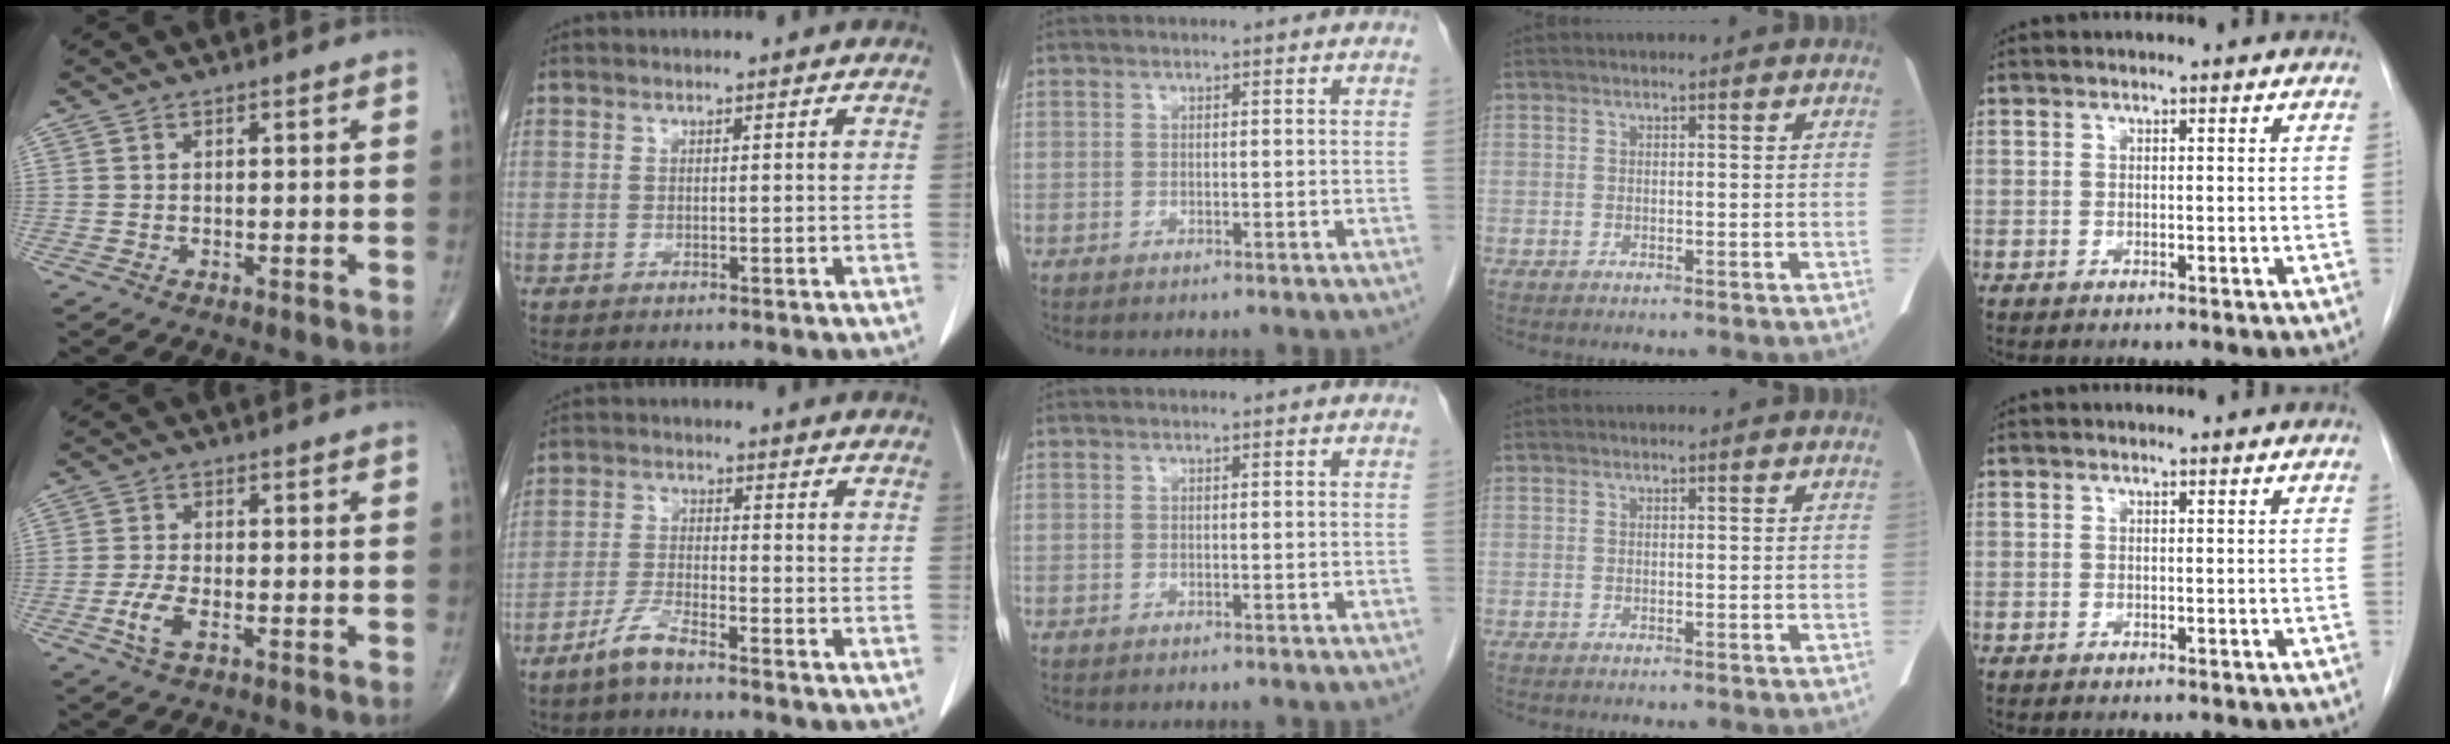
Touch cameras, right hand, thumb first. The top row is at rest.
{"thumb": {"total": 4.2, "force": [-1.6, 1.8, 3.5], "torque": [-0.081, 0.004, -0.030]}, "index": {"total": 4.7, "force": [-3.8, 0.4, 2.7], "torque": [-0.065, -0.009, -0.078]}}